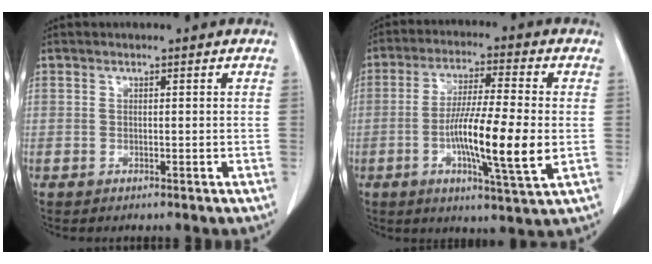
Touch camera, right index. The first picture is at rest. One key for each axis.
{"total": 13.1, "fx": -2.3, "fy": 0.6, "fz": 12.9, "tx": -0.229, "ty": -0.013, "tz": -0.046}